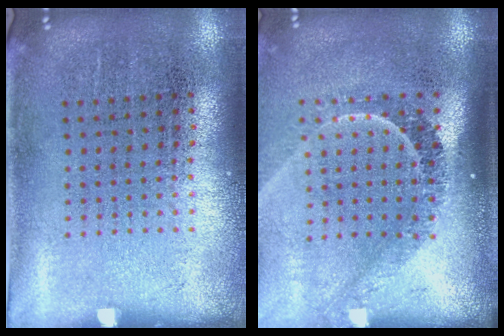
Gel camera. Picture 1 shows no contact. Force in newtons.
{"total": 2.2, "press": 1.6, "slide": 1.5}